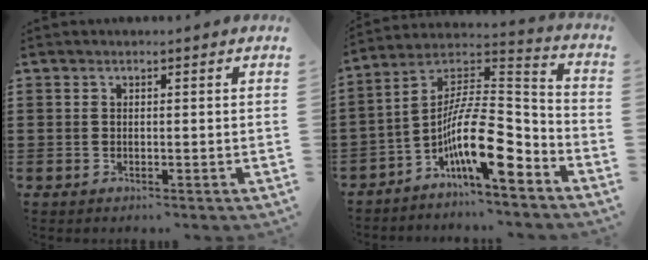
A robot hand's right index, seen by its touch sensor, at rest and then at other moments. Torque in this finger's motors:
{"motor_torque": [0.37, 0.33, 1.05, 0.21]}